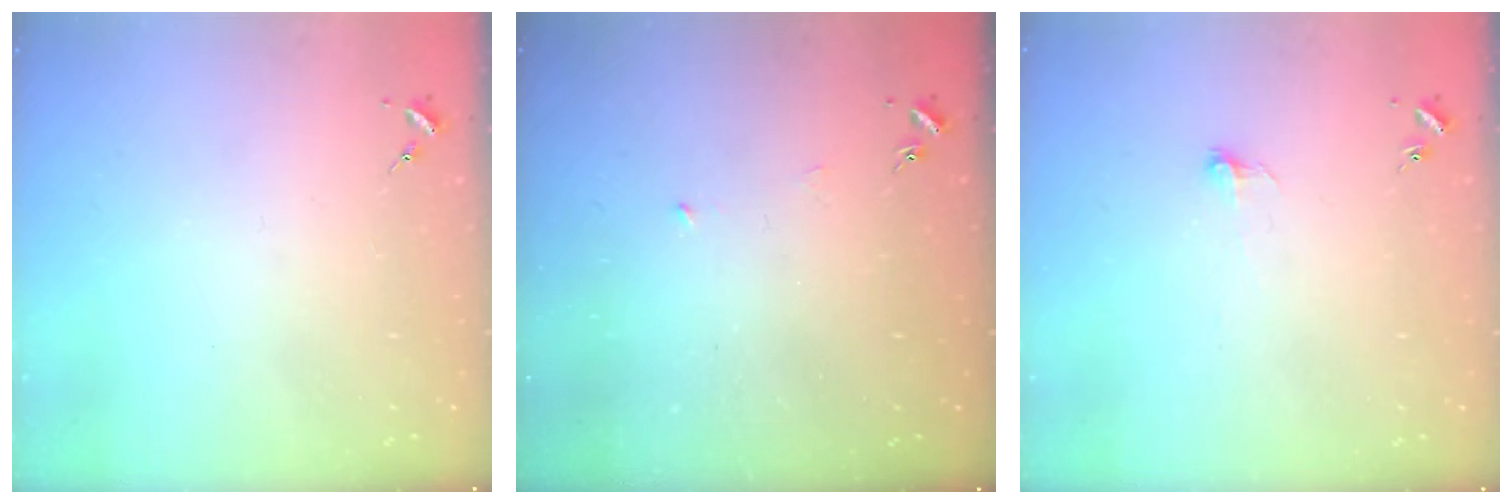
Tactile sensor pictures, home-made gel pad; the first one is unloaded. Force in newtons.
{"total": 3.1, "press": 3.1, "slide": 0.2}
{"total": 4.4, "press": 4.4, "slide": 0.2}